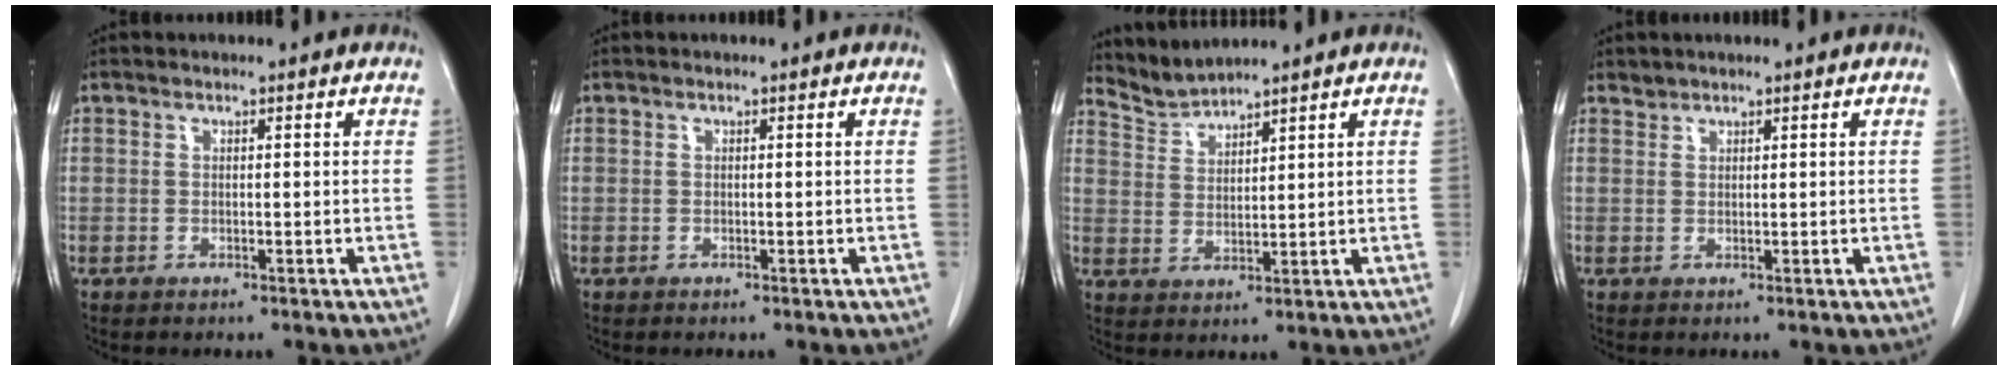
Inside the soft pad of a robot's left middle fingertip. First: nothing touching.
{"total": 0.0}
{"total": 3.8, "force": [3.7, -0.7, -0.9], "torque": [0.011, -0.003, 0.083]}
{"total": 0.8, "force": [0.7, 0.1, -0.2], "torque": [0.002, 0.001, 0.013]}